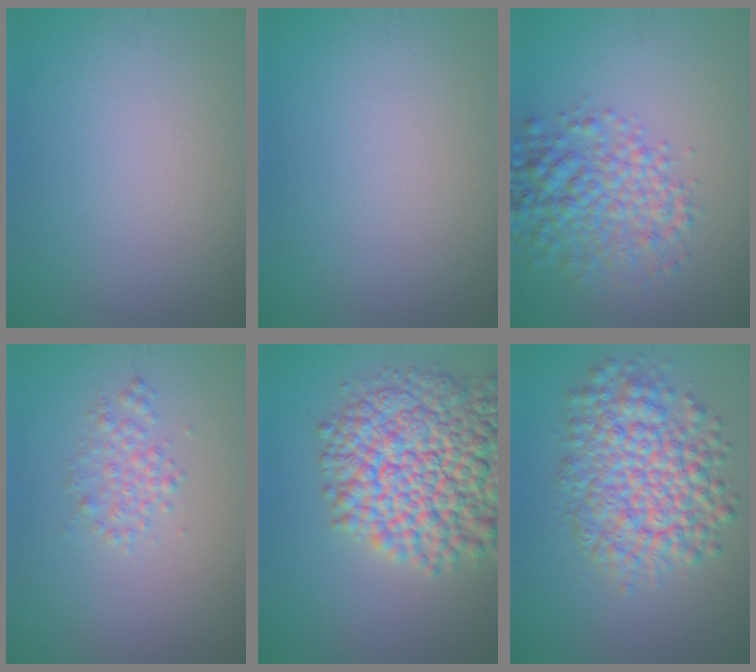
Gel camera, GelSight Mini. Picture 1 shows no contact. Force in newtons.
{"total": 0.0}
{"total": 5.5, "press": 5.5, "slide": 0.2}
{"total": 1.9, "press": 1.9, "slide": 0.0}
{"total": 12.1, "press": 12.1, "slide": 0.5}
{"total": 7.8, "press": 7.8, "slide": 0.2}